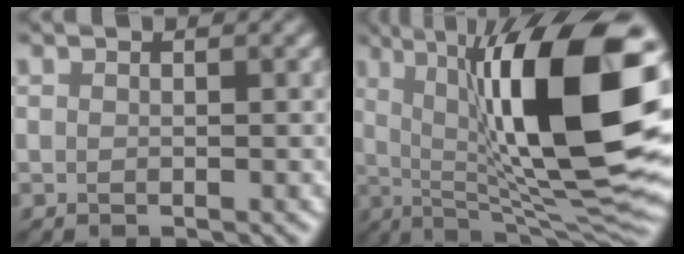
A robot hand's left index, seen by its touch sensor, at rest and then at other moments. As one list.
[{"total": 16.9, "force": [2.5, 5.4, 15.8], "torque": [-0.224, 0.002, 0.037]}]